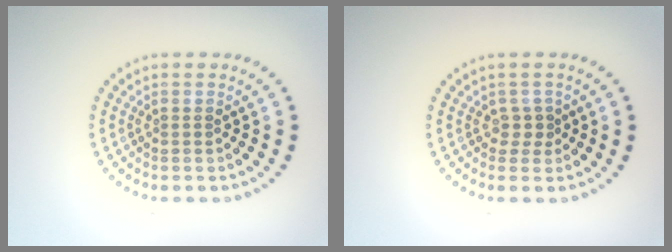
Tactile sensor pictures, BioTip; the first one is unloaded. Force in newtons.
{"total": 1.4, "press": 1.0, "slide": 1.0}